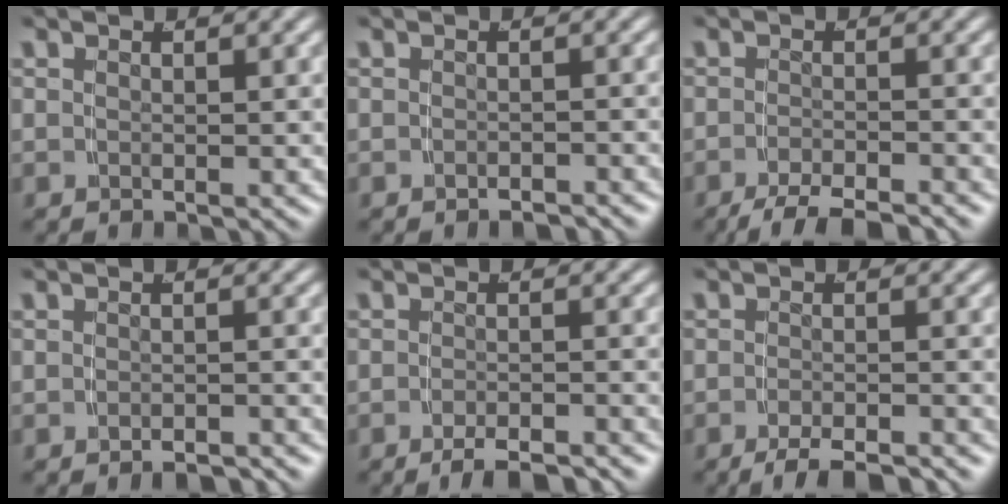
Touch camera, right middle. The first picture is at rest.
{"total": 1.7, "force": [-1.7, 0.0, 0.3], "torque": [-0.001, 0.001, -0.027]}
{"total": 5.3, "force": [-4.7, 1.1, 2.2], "torque": [-0.026, -0.009, -0.069]}
{"total": 2.1, "force": [-2.1, 0.0, 0.4], "torque": [-0.003, 0.000, -0.033]}
{"total": 4.3, "force": [-3.9, 0.3, 1.7], "torque": [-0.015, -0.002, -0.061]}
{"total": 4.8, "force": [-4.3, 0.7, 2.0], "torque": [-0.022, -0.006, -0.064]}